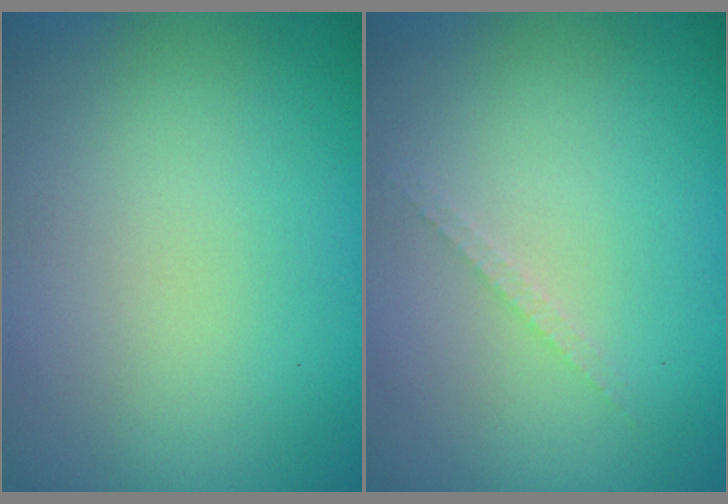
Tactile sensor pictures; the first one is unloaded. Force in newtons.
{"total": 0.8, "press": 0.8, "slide": 0.0}